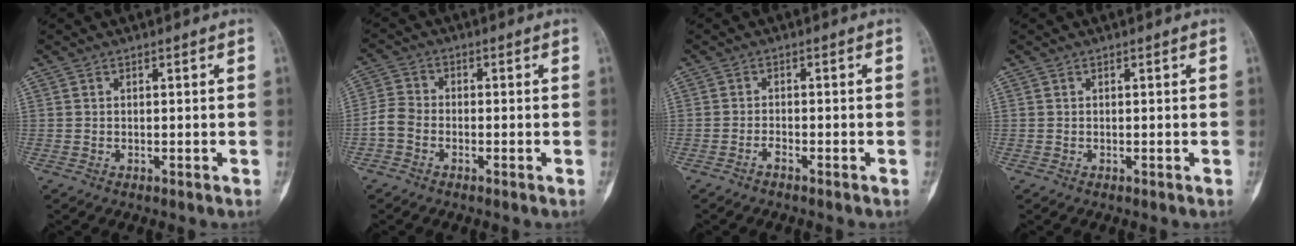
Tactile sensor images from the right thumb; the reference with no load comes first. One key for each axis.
{"total": 4.1, "fx": -1.6, "fy": 3.0, "fz": 2.2, "tx": -0.041, "ty": 0.011, "tz": -0.041}
{"total": 1.3, "fx": -1.1, "fy": 0.2, "fz": 0.6, "tx": -0.016, "ty": 0.008, "tz": -0.022}
{"total": 0.0}